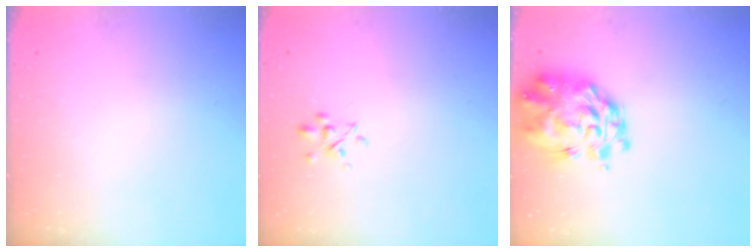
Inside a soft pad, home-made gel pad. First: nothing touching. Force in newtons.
{"total": 2.8, "press": 2.7, "slide": 0.9}
{"total": 10.5, "press": 9.8, "slide": 3.8}